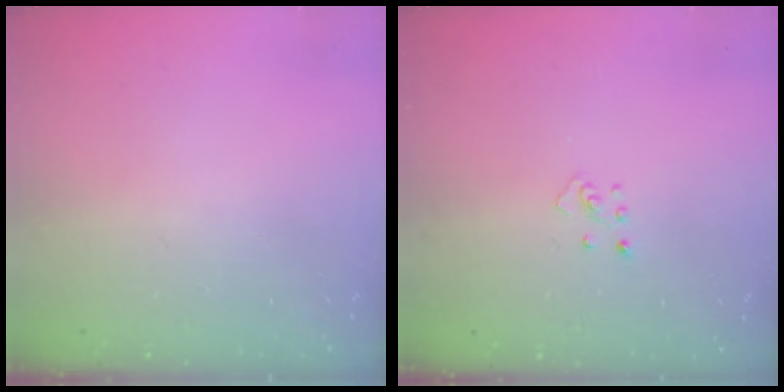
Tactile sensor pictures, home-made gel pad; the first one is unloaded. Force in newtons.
{"total": 3.6, "press": 3.6, "slide": 0.4}